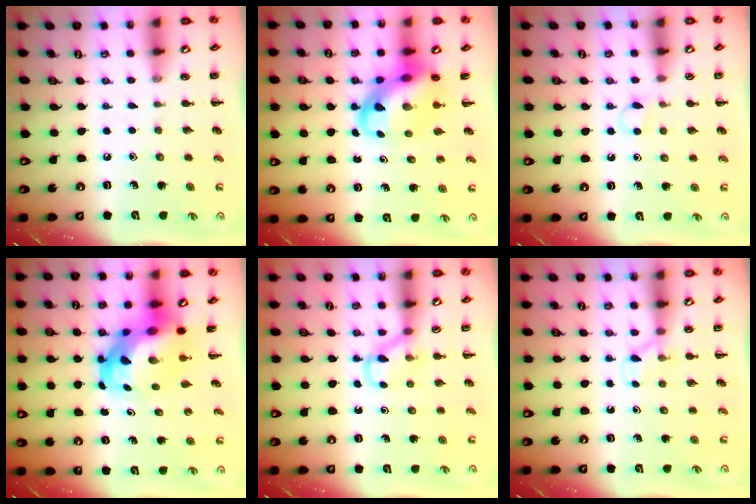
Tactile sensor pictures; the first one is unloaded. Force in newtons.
{"total": 10.8, "press": 10.4, "slide": 3.0}
{"total": 3.3, "press": 3.1, "slide": 0.9}
{"total": 7.1, "press": 6.9, "slide": 1.9}
{"total": 5.1, "press": 4.8, "slide": 1.7}
{"total": 4.8, "press": 4.6, "slide": 1.4}